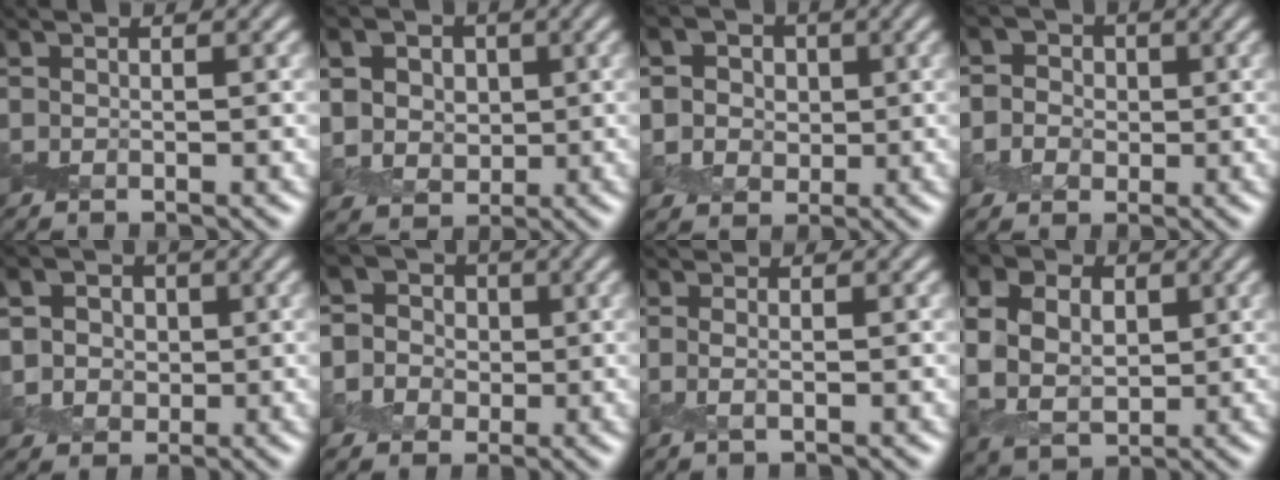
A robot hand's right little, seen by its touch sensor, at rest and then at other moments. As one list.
[{"total": 7.8, "force": [2.5, 6.4, 3.7], "torque": [-0.078, 0.020, 0.027]}, {"total": 5.8, "force": [1.7, 5.0, 2.5], "torque": [-0.043, 0.015, 0.014]}, {"total": 4.9, "force": [0.5, 4.6, 1.7], "torque": [-0.008, 0.030, -0.014]}, {"total": 5.7, "force": [1.6, 4.8, 2.6], "torque": [-0.048, 0.016, 0.012]}, {"total": 6.1, "force": [0.0, 5.9, 1.7], "torque": [-0.023, 0.035, -0.029]}, {"total": 0.9, "force": [-0.1, 0.3, 0.9], "torque": [-0.020, -0.004, -0.003]}, {"total": 9.9, "force": [2.6, 7.4, 6.0], "torque": [-0.118, 0.030, 0.033]}]